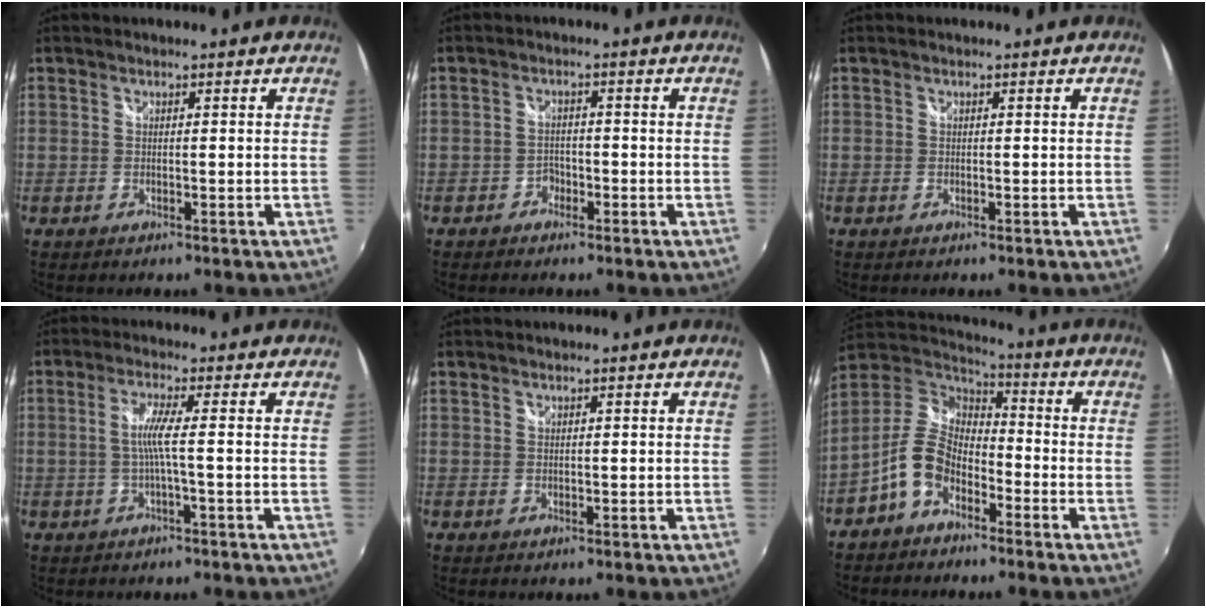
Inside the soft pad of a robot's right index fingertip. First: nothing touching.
{"total": 2.2, "force": [-1.5, 1.5, 0.2], "torque": [-0.005, 0.003, -0.026]}
{"total": 0.0}
{"total": 3.6, "force": [-0.6, -0.9, 3.4], "torque": [-0.074, -0.002, -0.010]}
{"total": 0.0}
{"total": 10.8, "force": [-5.6, 6.5, 6.6], "torque": [-0.143, 0.017, -0.112]}